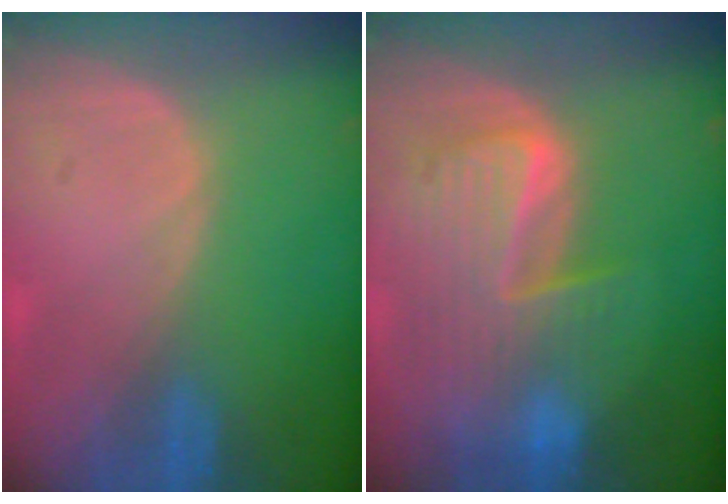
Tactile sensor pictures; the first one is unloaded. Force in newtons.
{"total": 9.8, "press": 8.4, "slide": 4.9}